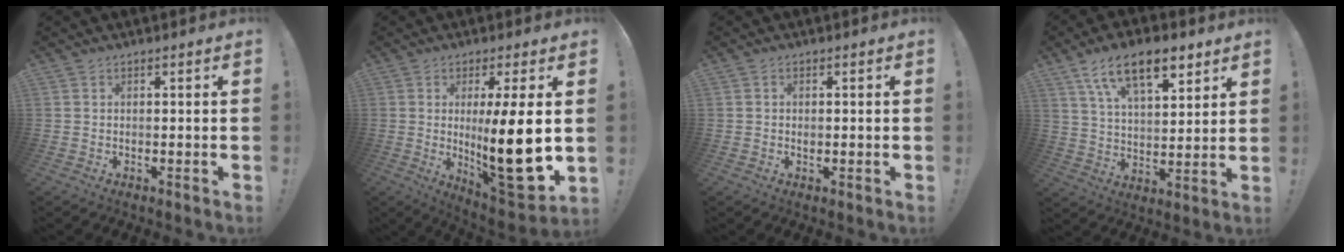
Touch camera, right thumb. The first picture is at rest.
{"total": 18.1, "force": [0.8, 3.3, 17.8], "torque": [-0.284, -0.030, 0.011]}
{"total": 0.9, "force": [-0.2, 0.9, 0.2], "torque": [-0.004, 0.004, -0.004]}
{"total": 15.4, "force": [9.2, 6.7, 10.4], "torque": [-0.169, -0.034, 0.160]}